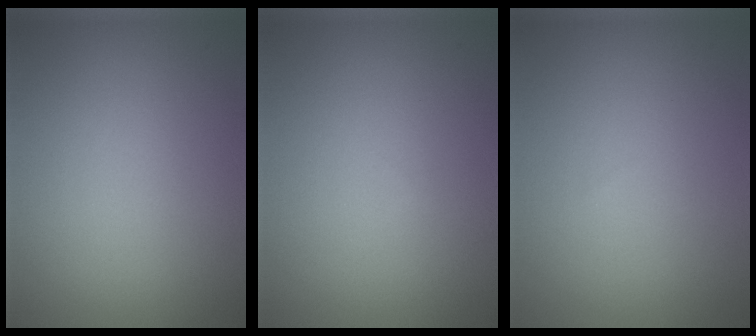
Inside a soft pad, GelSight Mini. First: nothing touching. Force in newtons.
{"total": 0.0}
{"total": 0.0}